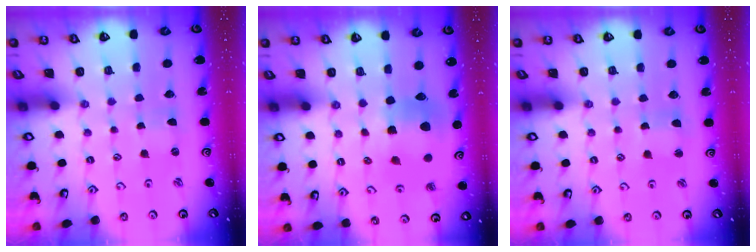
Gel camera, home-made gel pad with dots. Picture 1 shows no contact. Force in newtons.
{"total": 11.2, "press": 11.2, "slide": 1.4}
{"total": 2.1, "press": 2.1, "slide": 0.3}